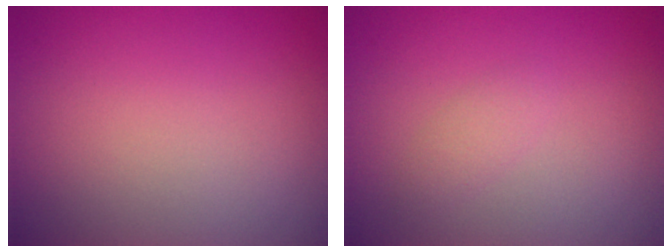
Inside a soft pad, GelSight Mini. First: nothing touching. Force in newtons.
{"total": 1.0, "press": 1.0, "slide": 0.1}